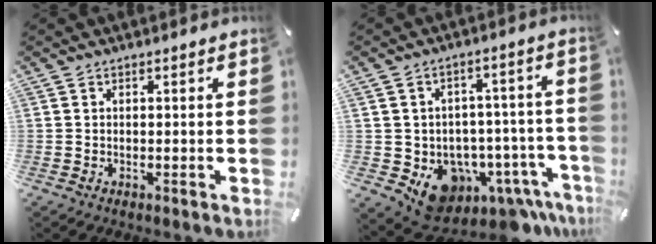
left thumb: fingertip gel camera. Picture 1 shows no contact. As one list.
[{"total": 10.7, "force": [-5.7, 7.3, 5.3], "torque": [-0.063, 0.006, -0.089]}]